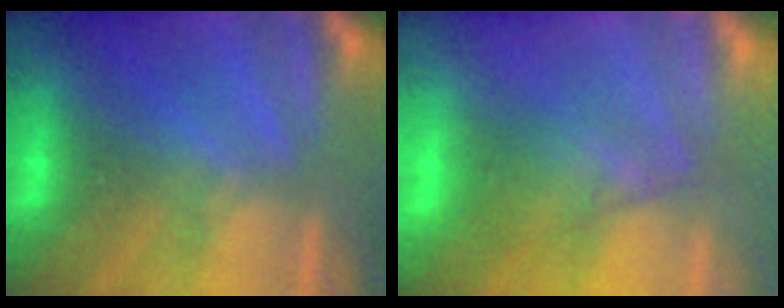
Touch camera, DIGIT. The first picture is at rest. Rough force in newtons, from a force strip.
{"total": 2.4}